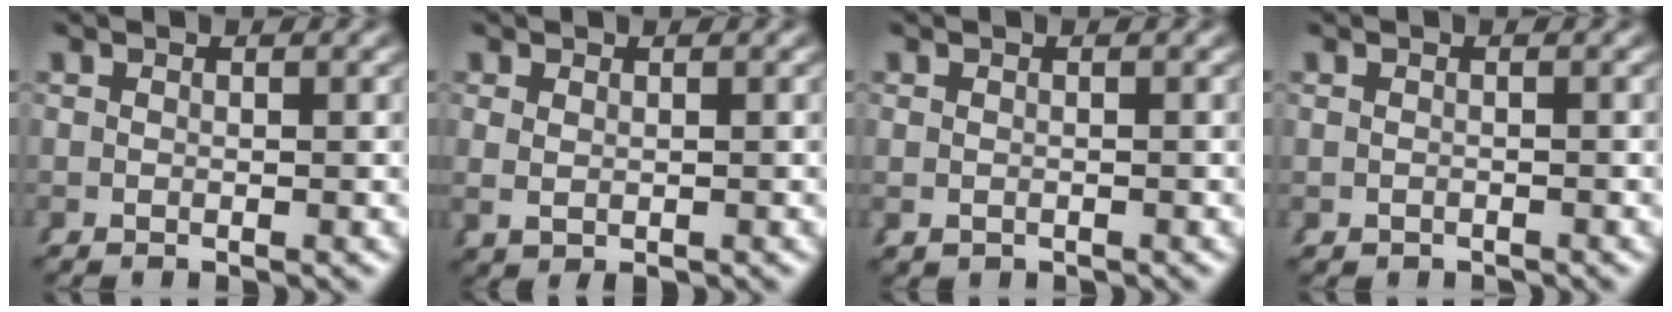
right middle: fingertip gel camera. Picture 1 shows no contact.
{"total": 1.3, "force": [0.2, 0.7, 1.0], "torque": [-0.024, -0.007, 0.015]}
{"total": 1.0, "force": [-0.4, 0.9, 0.4], "torque": [-0.020, -0.012, 0.001]}
{"total": 0.8, "force": [-0.7, 0.3, -0.1], "torque": [-0.007, -0.010, -0.005]}